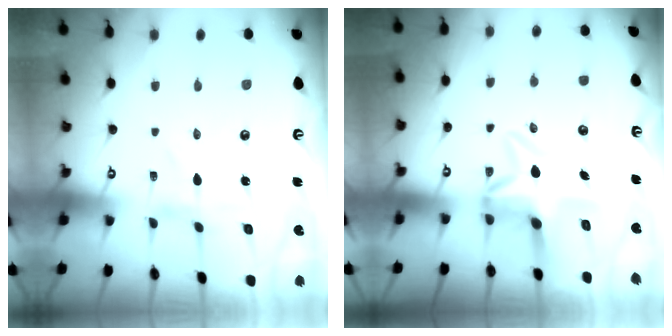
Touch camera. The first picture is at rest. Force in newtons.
{"total": 8.8, "press": 8.3, "slide": 2.9}